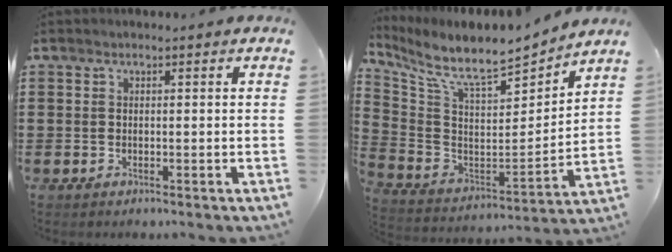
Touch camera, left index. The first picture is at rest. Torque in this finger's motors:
{"motor_torque": [2.14, 0.00, 0.25, 0.06]}